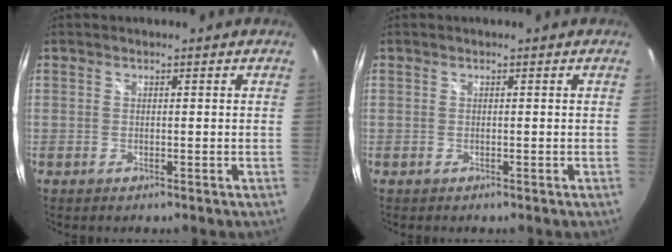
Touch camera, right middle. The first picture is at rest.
{"total": 0.0}